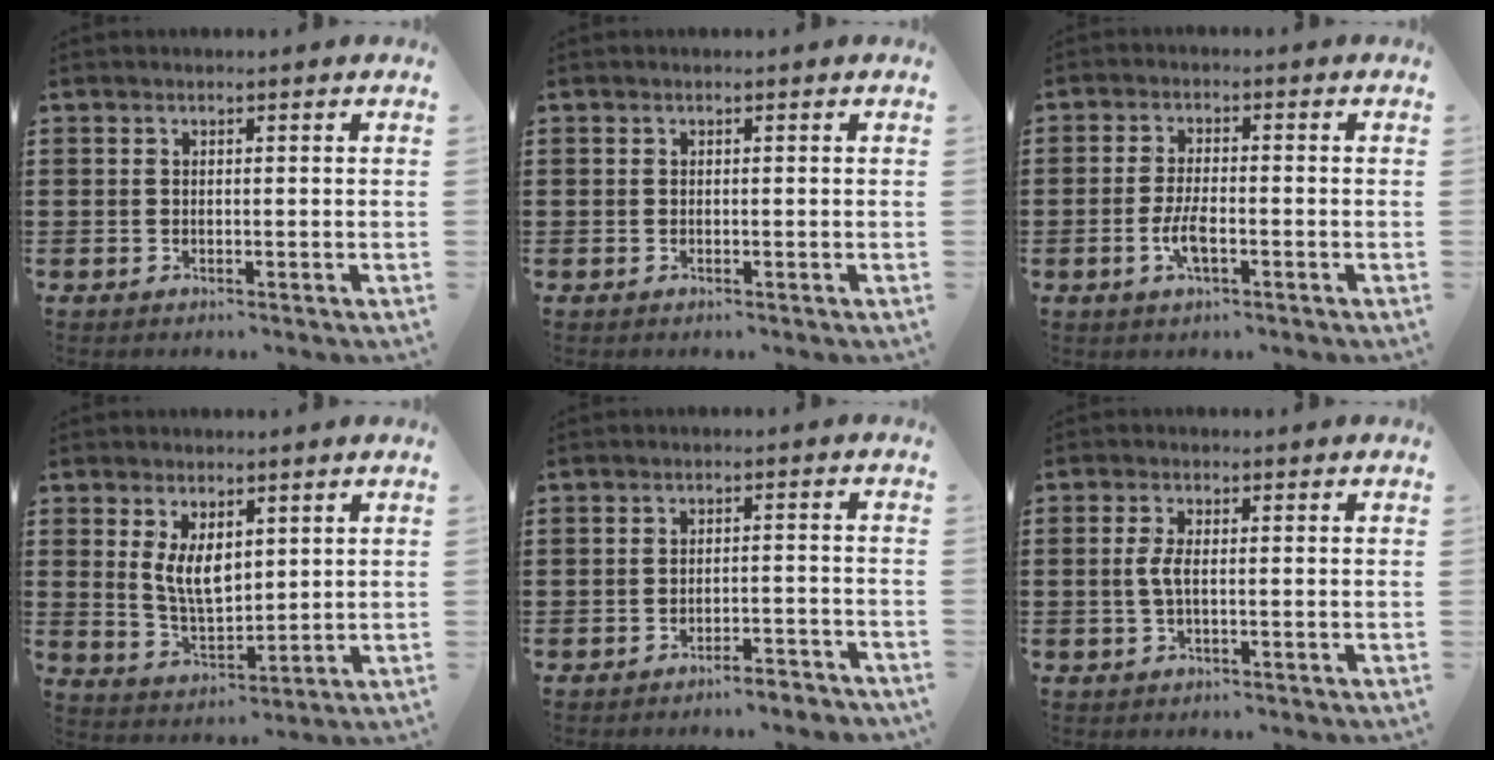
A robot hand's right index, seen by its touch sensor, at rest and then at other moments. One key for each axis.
{"total": 0.0}
{"total": 4.1, "fx": -1.4, "fy": 1.3, "fz": 3.6, "tx": -0.082, "ty": -0.004, "tz": -0.031}
{"total": 5.9, "fx": 2.3, "fy": 3.1, "fz": 4.5, "tx": -0.088, "ty": 0.000, "tz": 0.040}
{"total": 2.7, "fx": -2.7, "fy": 0.1, "fz": 0.5, "tx": -0.012, "ty": 0.001, "tz": -0.055}
{"total": 2.8, "fx": -0.2, "fy": 0.8, "fz": 2.7, "tx": -0.064, "ty": -0.004, "tz": -0.010}